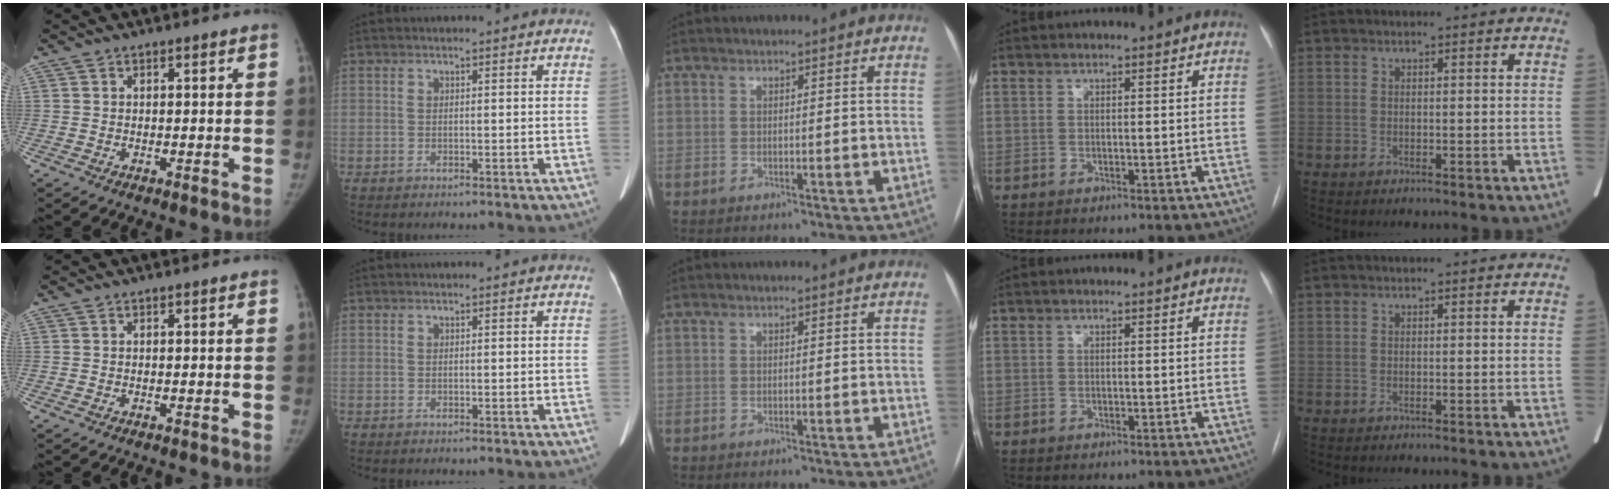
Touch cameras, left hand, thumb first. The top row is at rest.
{}